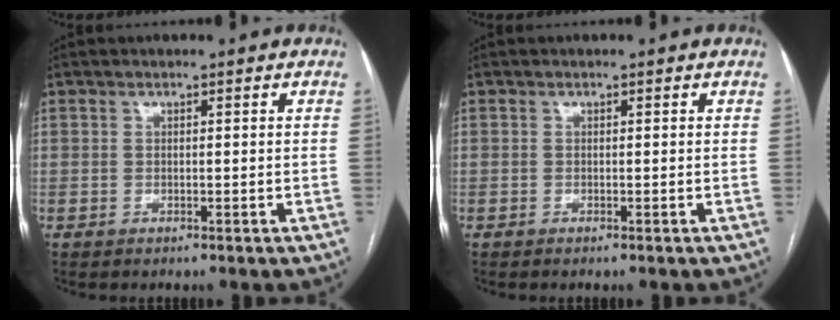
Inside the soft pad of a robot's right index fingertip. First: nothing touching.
{"total": 0.0}